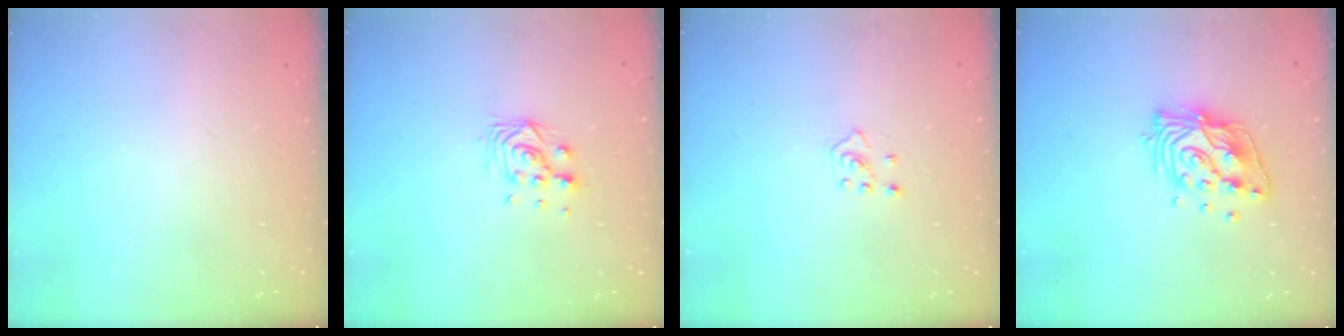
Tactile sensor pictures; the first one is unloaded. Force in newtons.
{"total": 7.3, "press": 7.2, "slide": 0.6}
{"total": 2.4, "press": 2.4, "slide": 0.5}
{"total": 13.3, "press": 13.2, "slide": 1.5}